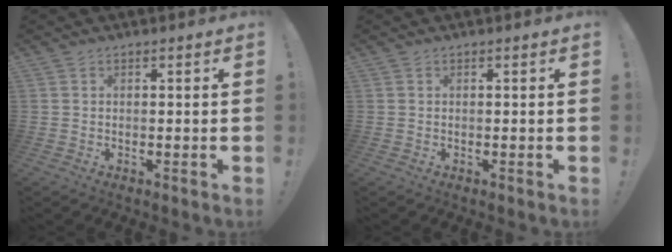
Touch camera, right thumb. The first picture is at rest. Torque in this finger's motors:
{"motor_torque": [-0.01, 0.01, 0.07, -0.07, 0.00]}